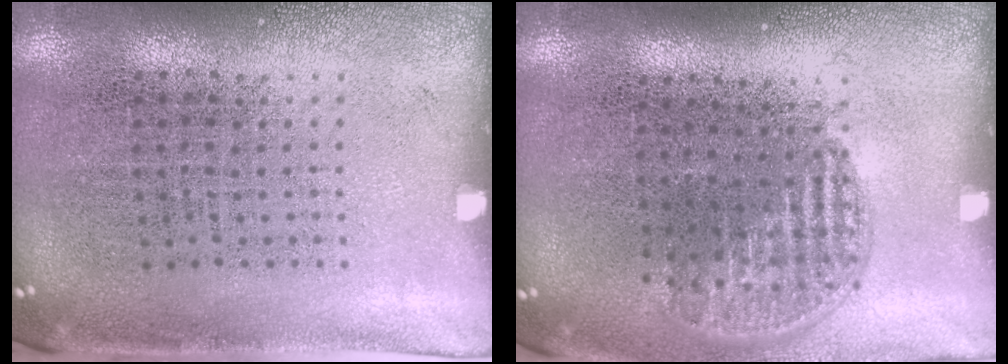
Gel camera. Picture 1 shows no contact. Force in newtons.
{"total": 1.2, "press": 1.0, "slide": 0.6}